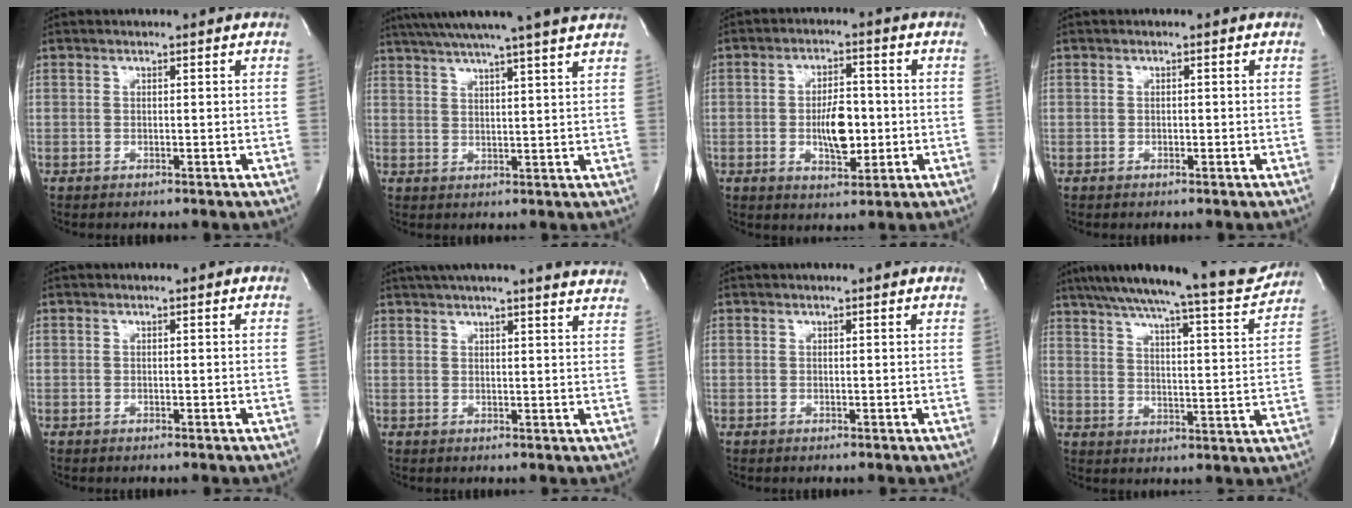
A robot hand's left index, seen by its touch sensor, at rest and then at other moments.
{"total": 16.4, "force": [14.2, -1.1, 8.2], "torque": [-0.145, 0.008, 0.193]}
{"total": 6.9, "force": [-1.0, 3.0, 6.2], "torque": [-0.108, 0.002, -0.012]}
{"total": 0.0}
{"total": 0.0}
{"total": 20.8, "force": [19.0, 0.5, 8.3], "torque": [-0.132, -0.012, 0.230]}
{"total": 1.5, "force": [1.4, -0.1, 0.5], "torque": [-0.013, 0.011, 0.015]}
{"total": 19.0, "force": [17.1, 1.1, 8.0], "torque": [-0.124, -0.027, 0.230]}